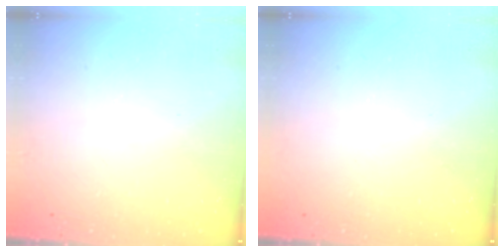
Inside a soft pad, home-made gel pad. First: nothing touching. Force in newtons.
{"total": 0.0}